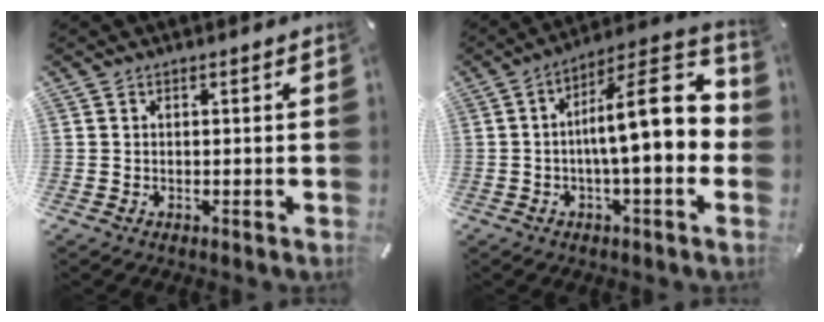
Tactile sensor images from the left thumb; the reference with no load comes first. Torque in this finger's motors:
{"motor_torque": [1.80, 3.21, 0.67, 0.06, 0.16]}